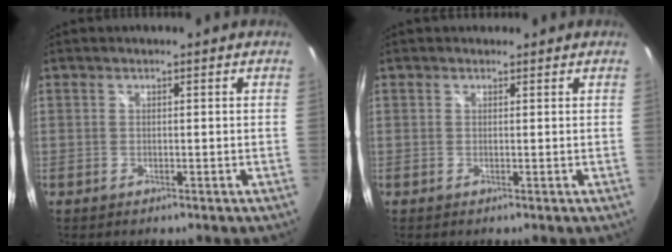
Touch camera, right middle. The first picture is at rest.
{"total": 0.9, "force": [0.7, 0.5, -0.1], "torque": [0.001, 0.005, 0.008]}